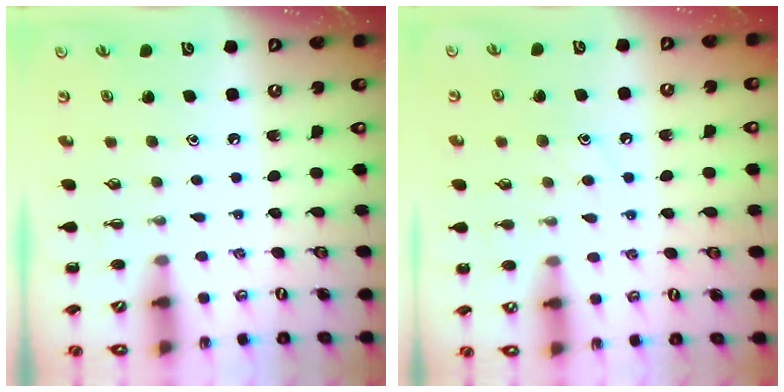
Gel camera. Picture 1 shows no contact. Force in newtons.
{"total": 7.0, "press": 6.9, "slide": 1.1}